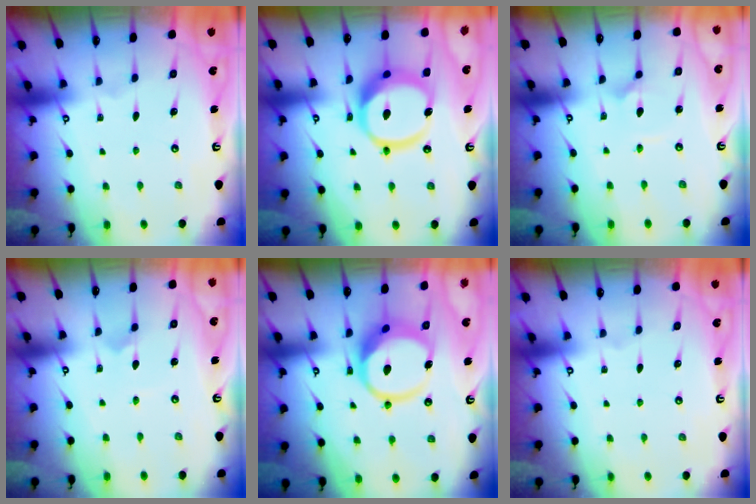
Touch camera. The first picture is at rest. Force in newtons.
{"total": 15.7, "press": 15.6, "slide": 1.8}
{"total": 2.7, "press": 2.7, "slide": 0.4}
{"total": 0.7, "press": 0.7, "slide": 0.0}
{"total": 11.9, "press": 11.8, "slide": 1.5}
{"total": 0.0}